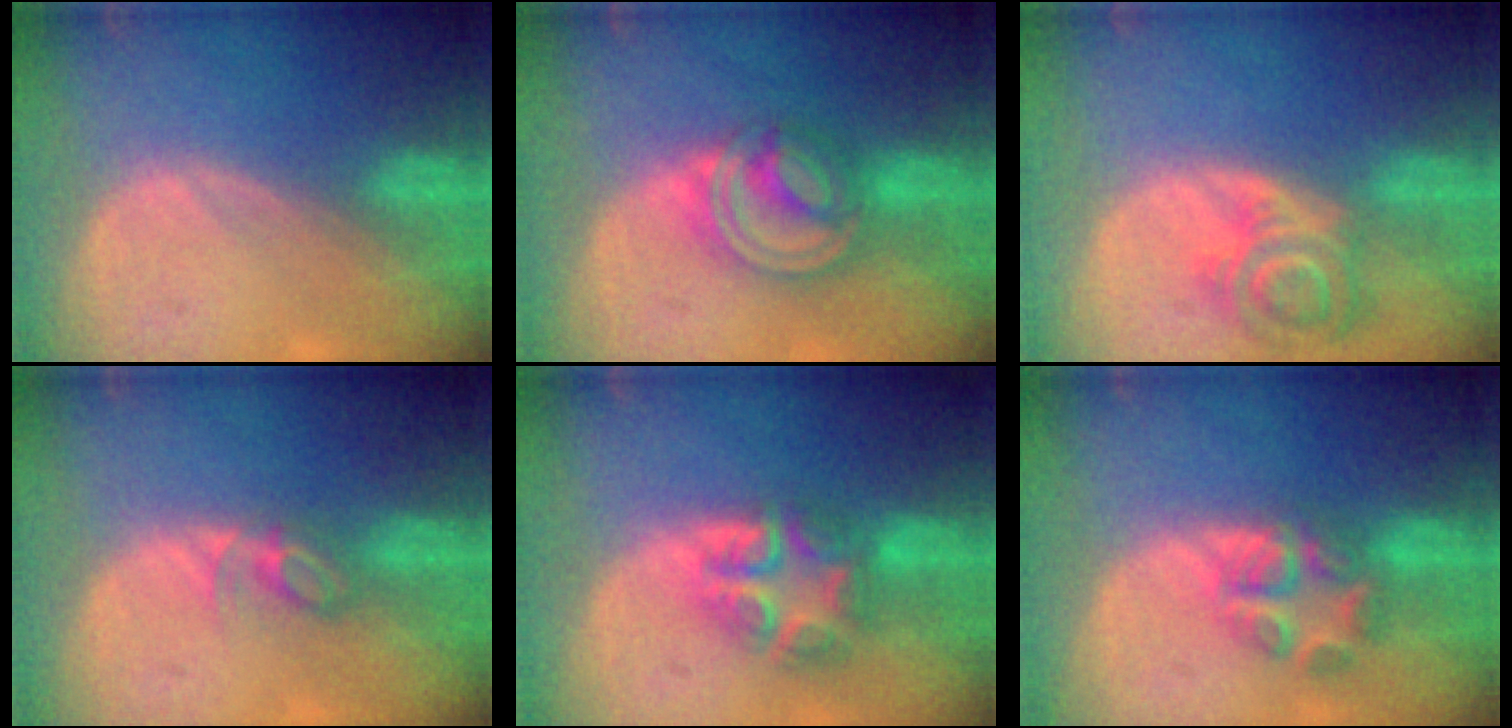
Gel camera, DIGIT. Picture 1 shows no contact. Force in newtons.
{"total": 7.9, "press": 6.7, "slide": 4.1}
{"total": 6.1, "press": 6.1, "slide": 0.3}
{"total": 2.8, "press": 2.8, "slide": 0.4}
{"total": 7.6, "press": 6.6, "slide": 3.6}
{"total": 5.6, "press": 5.5, "slide": 1.0}